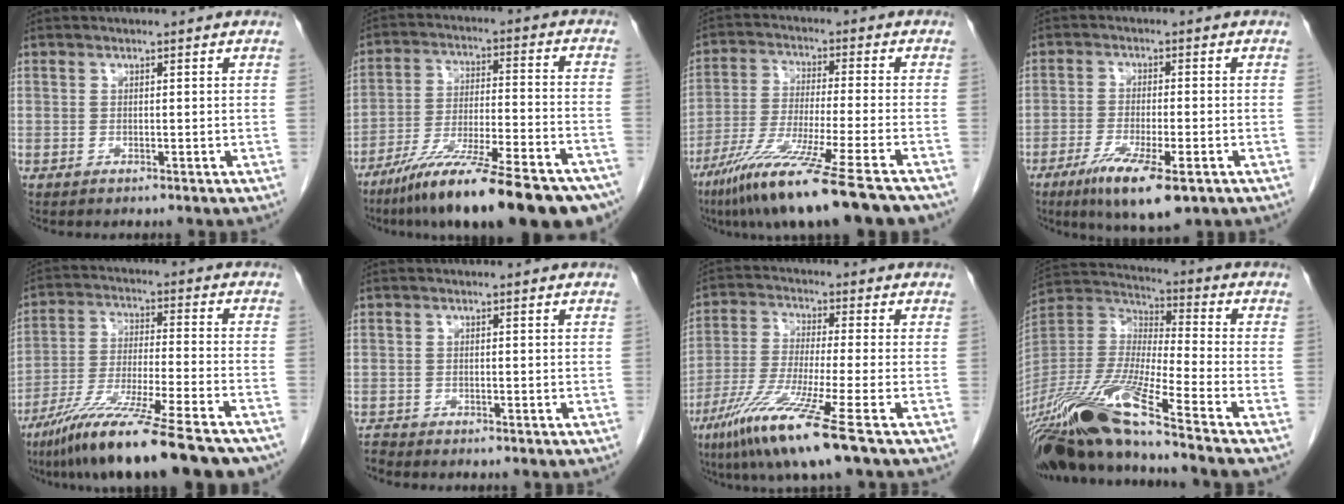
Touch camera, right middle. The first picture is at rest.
{"total": 23.7, "force": [-18.4, 2.8, 14.6], "torque": [-0.169, -0.013, -0.286]}
{"total": 15.7, "force": [-11.4, -1.0, 10.8], "torque": [-0.204, -0.064, -0.196]}
{"total": 8.7, "force": [-5.0, 1.4, 7.0], "torque": [-0.125, -0.023, -0.078]}
{"total": 19.9, "force": [-15.5, 0.5, 12.5], "torque": [-0.192, -0.045, -0.258]}
{"total": 1.1, "force": [-1.0, -0.2, -0.2], "torque": [-0.001, -0.008, -0.021]}
{"total": 11.6, "force": [-6.6, -1.2, 9.5], "torque": [-0.198, -0.043, -0.128]}
{"total": 19.9, "force": [-14.5, -0.7, 13.7], "torque": [-0.311, -0.029, -0.274]}